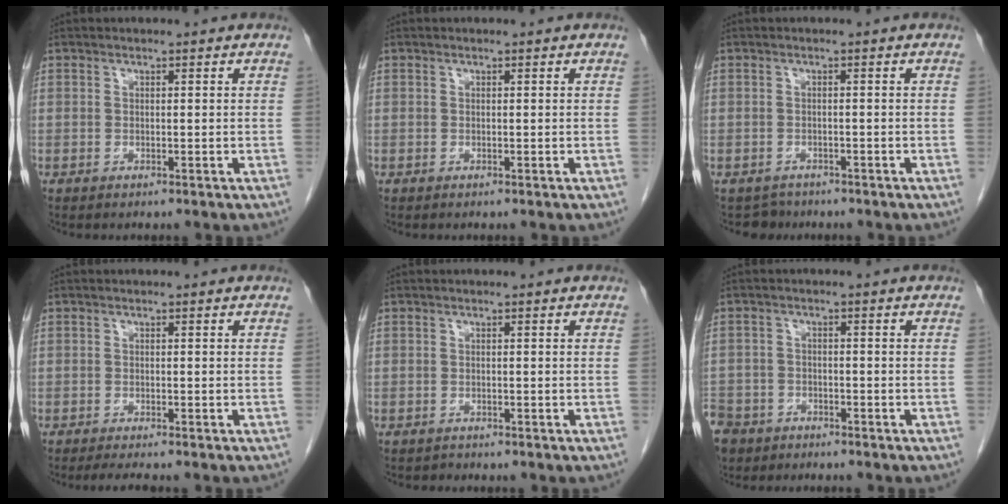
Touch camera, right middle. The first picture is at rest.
{"total": 0.0}
{"total": 2.1, "force": [-1.7, 1.0, -0.6], "torque": [0.005, 0.000, -0.027]}
{"total": 2.3, "force": [-2.0, 0.0, 1.2], "torque": [-0.022, -0.006, -0.032]}
{"total": 0.5, "force": [-0.5, 0.2, -0.1], "torque": [-0.006, -0.001, -0.009]}
{"total": 11.3, "force": [-7.3, 8.0, 3.3], "torque": [-0.119, -0.010, -0.122]}